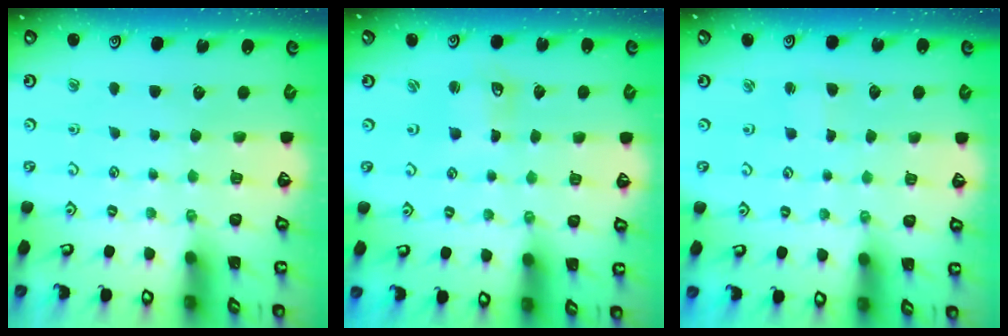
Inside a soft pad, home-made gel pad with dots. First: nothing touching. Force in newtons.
{"total": 2.6, "press": 2.6, "slide": 0.2}
{"total": 1.5, "press": 1.5, "slide": 0.3}